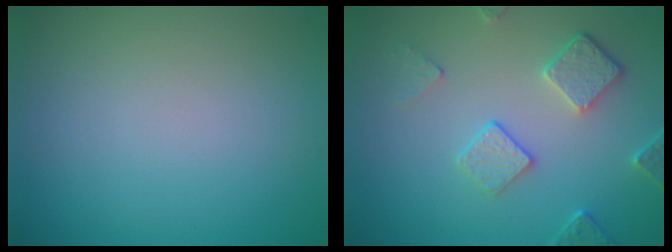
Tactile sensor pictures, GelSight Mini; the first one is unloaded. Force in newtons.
{"total": 3.7, "press": 3.1, "slide": 1.9}